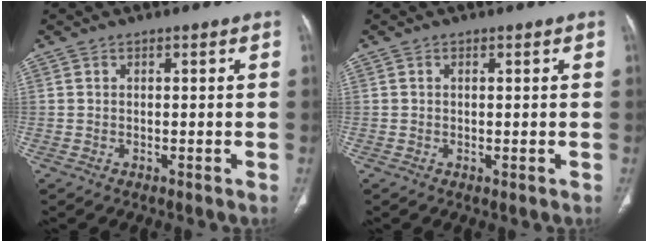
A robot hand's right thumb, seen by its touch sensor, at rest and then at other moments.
{"total": 0.6, "force": [0.1, 0.2, 0.6], "torque": [-0.016, -0.003, 0.003]}